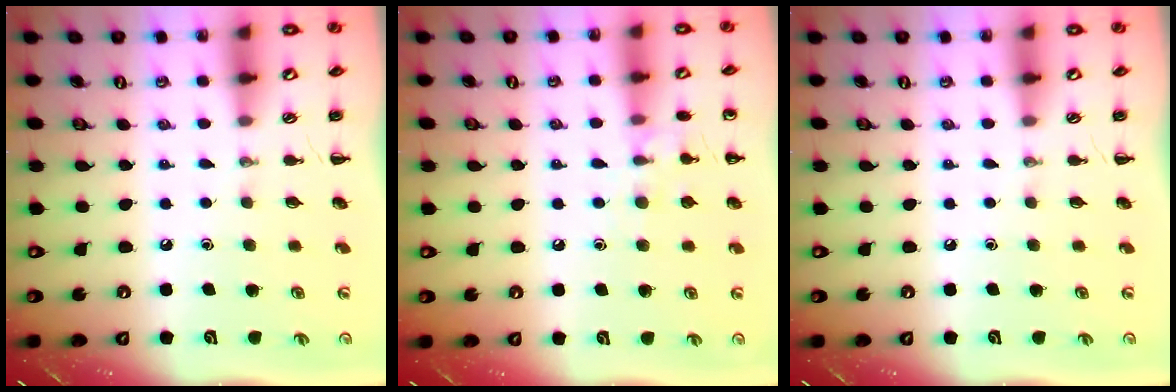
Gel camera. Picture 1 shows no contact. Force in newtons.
{"total": 7.7, "press": 7.5, "slide": 1.7}
{"total": 0.0}